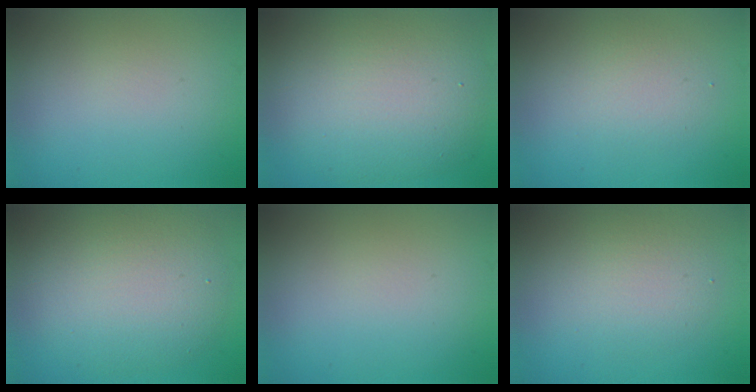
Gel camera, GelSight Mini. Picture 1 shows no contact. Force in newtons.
{"total": 10.0, "press": 10.0, "slide": 0.4}
{"total": 2.2, "press": 2.2, "slide": 0.2}
{"total": 7.1, "press": 7.1, "slide": 0.6}
{"total": 0.0}
{"total": 2.9, "press": 2.9, "slide": 0.2}